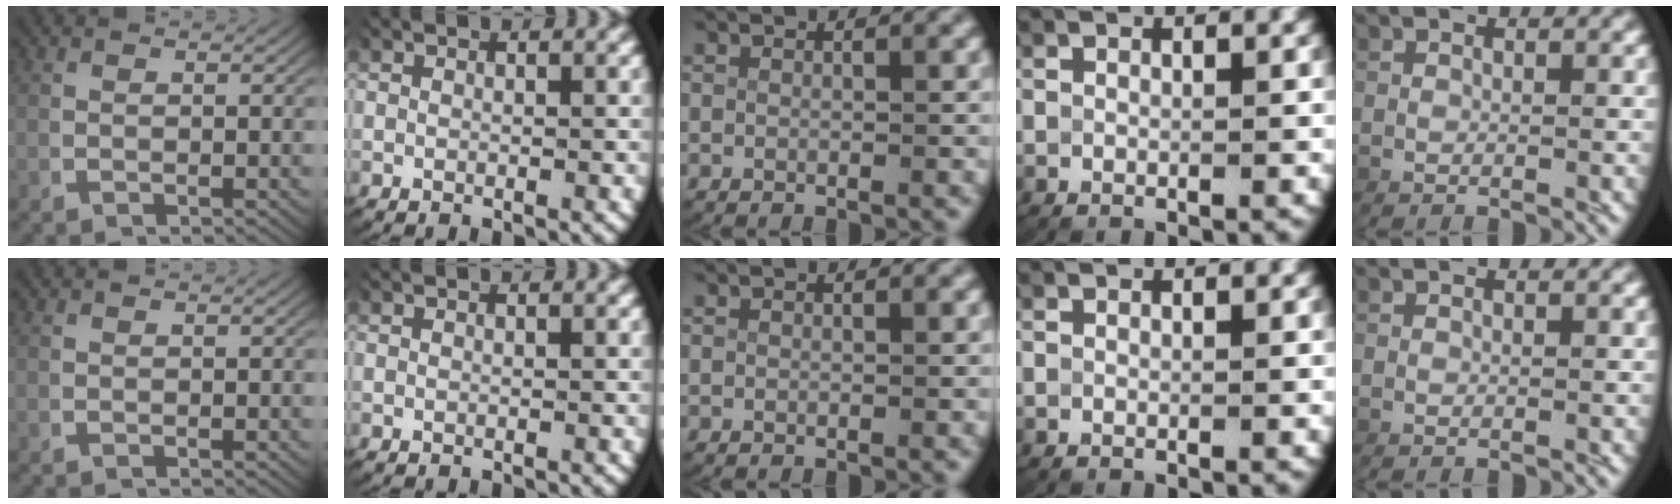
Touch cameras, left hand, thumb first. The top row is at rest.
{}